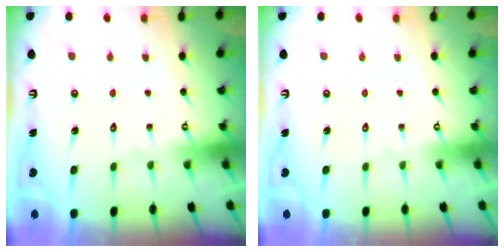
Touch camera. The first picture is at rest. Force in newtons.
{"total": 0.0}